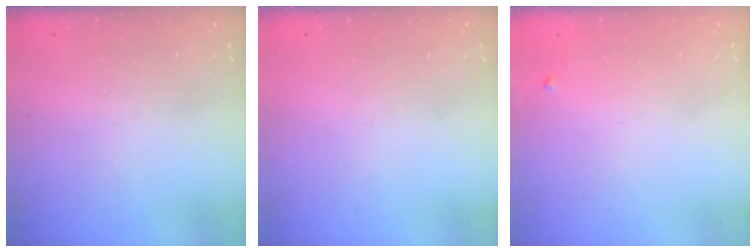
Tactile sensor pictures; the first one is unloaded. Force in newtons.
{"total": 0.0}
{"total": 3.1, "press": 3.1, "slide": 0.5}